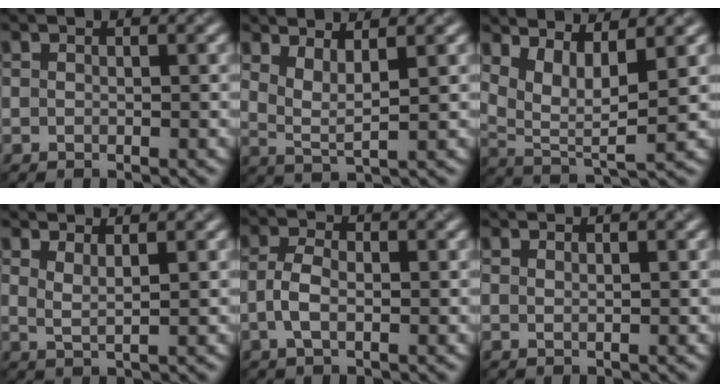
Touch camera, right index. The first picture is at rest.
{"total": 2.2, "force": [1.5, 0.4, 1.6], "torque": [-0.033, -0.002, 0.039]}
{"total": 4.7, "force": [2.6, 1.5, 3.7], "torque": [-0.079, -0.005, 0.064]}
{"total": 1.4, "force": [1.0, 0.2, 0.9], "torque": [-0.012, -0.001, 0.025]}
{"total": 2.1, "force": [-0.8, 0.9, 1.7], "torque": [-0.040, 0.008, -0.011]}
{"total": 0.7, "force": [0.7, 0.1, 0.2], "torque": [0.004, 0.001, 0.007]}